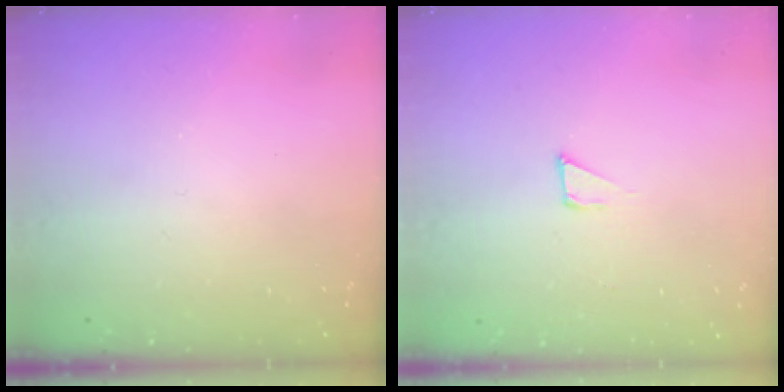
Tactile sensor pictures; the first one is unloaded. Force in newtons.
{"total": 4.2, "press": 4.2, "slide": 0.4}